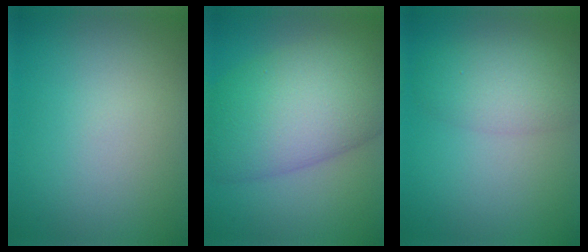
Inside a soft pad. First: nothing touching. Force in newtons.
{"total": 11.2, "press": 11.2, "slide": 0.2}
{"total": 4.2, "press": 4.1, "slide": 0.3}